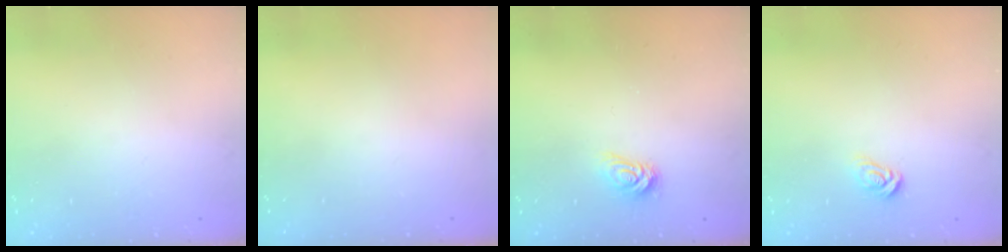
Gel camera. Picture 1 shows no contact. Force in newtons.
{"total": 0.0}
{"total": 3.9, "press": 3.9, "slide": 0.5}
{"total": 4.9, "press": 4.9, "slide": 0.2}